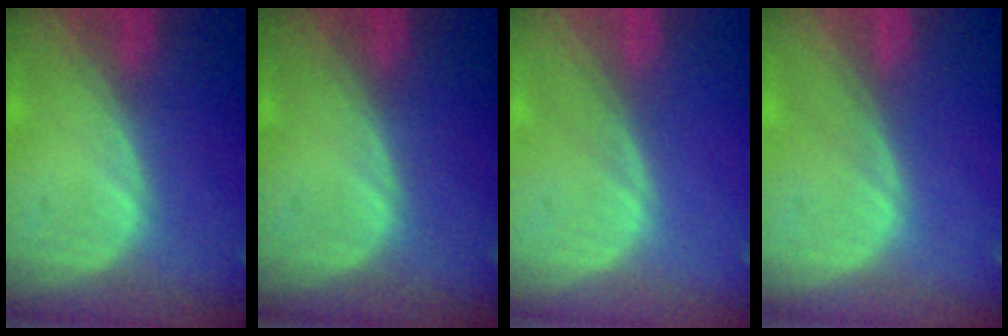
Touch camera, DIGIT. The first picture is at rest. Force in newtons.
{"total": 0.0}
{"total": 0.0}
{"total": 0.0}